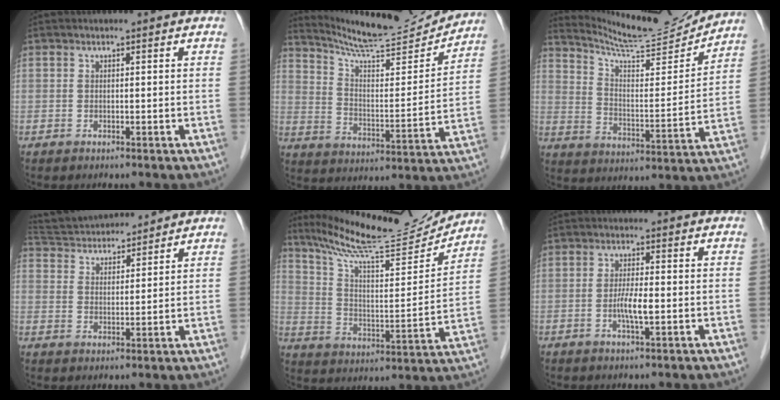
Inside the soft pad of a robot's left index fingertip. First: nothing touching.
{"total": 16.1, "force": [15.5, 0.5, 4.3], "torque": [-0.081, -0.032, 0.234]}
{"total": 14.3, "force": [13.9, -0.4, 3.2], "torque": [-0.065, -0.030, 0.217]}
{"total": 12.3, "force": [11.5, 2.4, 3.6], "torque": [-0.071, 0.031, 0.195]}
{"total": 17.6, "force": [16.6, 0.4, 6.1], "torque": [-0.114, -0.037, 0.259]}
{"total": 3.6, "force": [-1.6, 0.3, 3.2], "torque": [-0.065, -0.008, -0.031]}